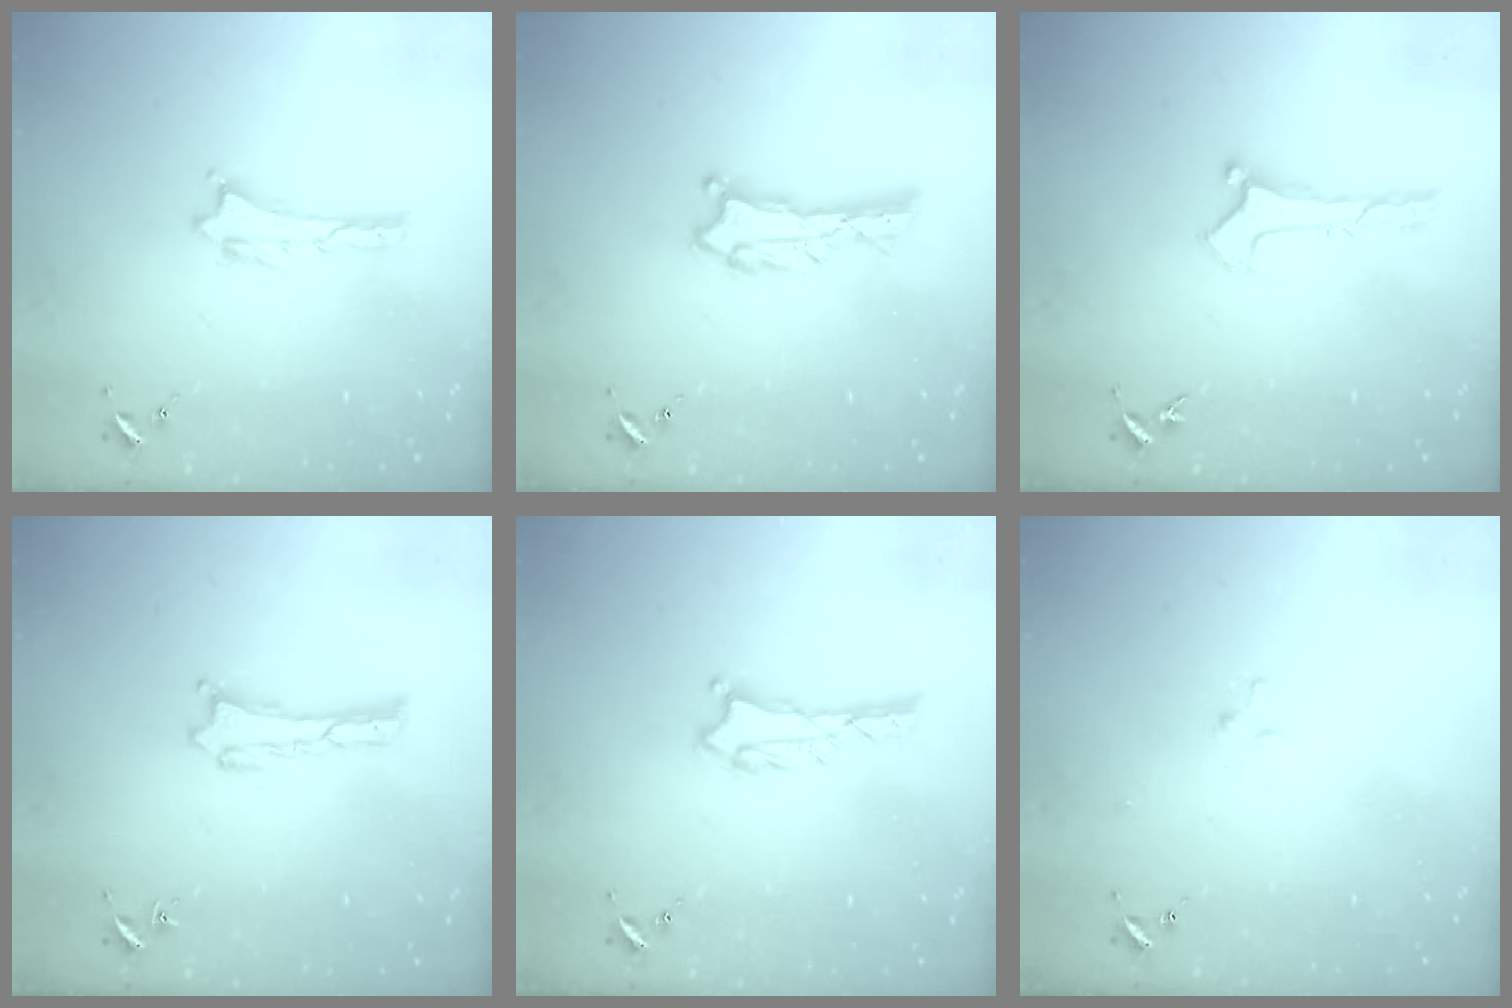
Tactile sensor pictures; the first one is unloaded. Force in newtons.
{"total": 0.7, "press": 0.7, "slide": 0.1}
{"total": 0.0}
{"total": 0.0}
{"total": 1.3, "press": 1.3, "slide": 0.3}
{"total": 2.9, "press": 2.9, "slide": 0.3}